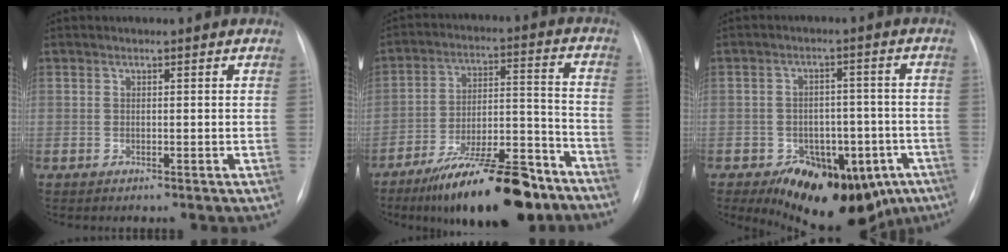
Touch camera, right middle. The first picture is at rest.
{"total": 18.5, "force": [-13.7, 4.3, 11.7], "torque": [-0.149, 0.025, -0.221]}
{"total": 15.5, "force": [-8.7, 8.5, 9.6], "torque": [-0.113, 0.022, -0.115]}